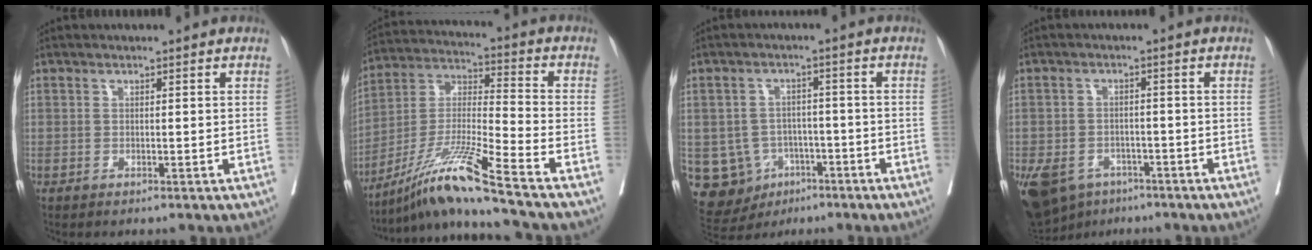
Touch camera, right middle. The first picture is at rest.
{"total": 13.9, "force": [-10.6, -2.5, 8.7], "torque": [-0.176, -0.018, -0.195]}
{"total": 10.4, "force": [-3.6, 9.4, 2.8], "torque": [-0.068, 0.021, -0.042]}
{"total": 14.4, "force": [-8.1, 10.2, 6.4], "torque": [-0.170, -0.011, -0.109]}